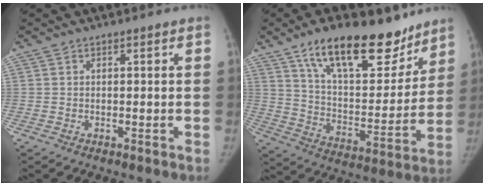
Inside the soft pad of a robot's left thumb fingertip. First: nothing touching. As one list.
[{"total": 23.0, "force": [15.5, 10.0, 13.7], "torque": [-0.168, -0.065, 0.256]}]